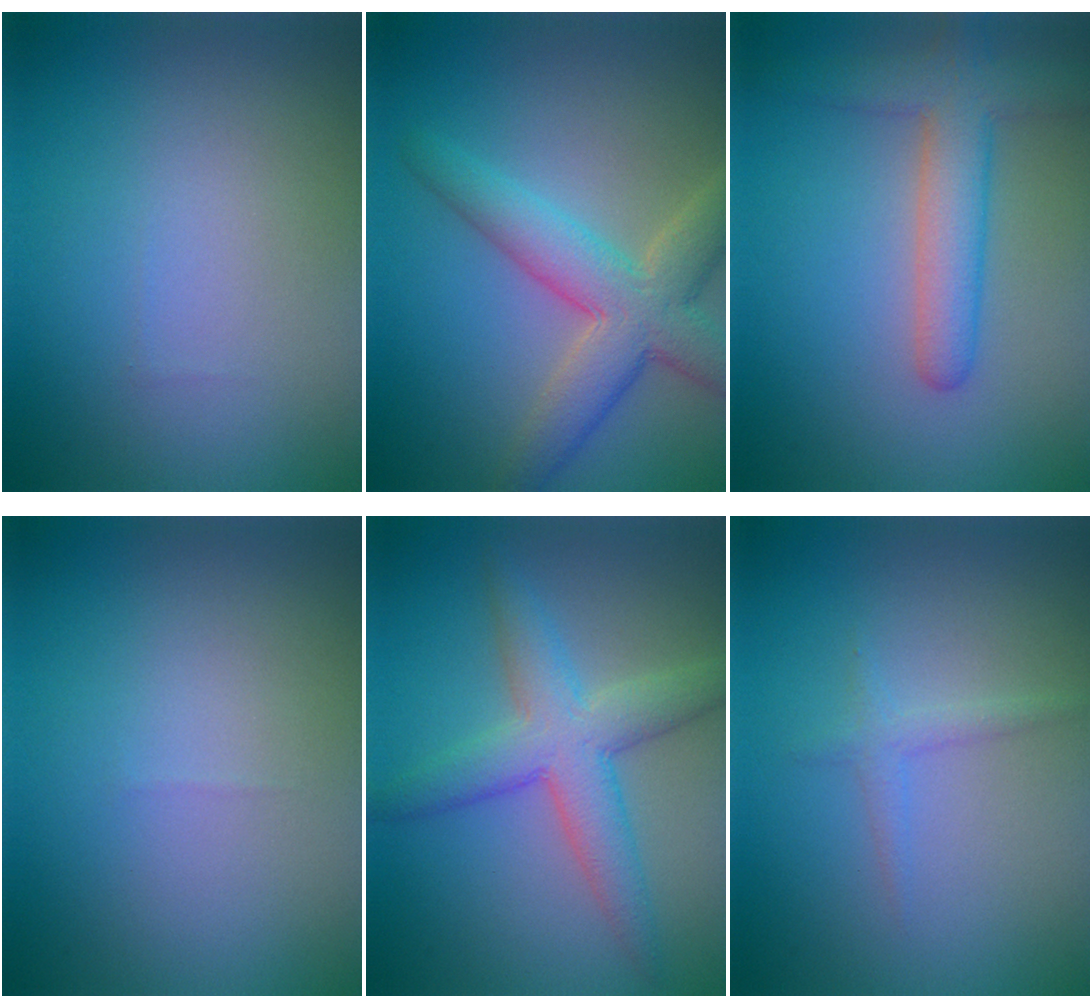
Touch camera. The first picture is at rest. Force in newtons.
{"total": 6.0, "press": 6.0, "slide": 0.4}
{"total": 4.8, "press": 4.8, "slide": 0.4}
{"total": 0.0}
{"total": 5.3, "press": 5.3, "slide": 0.2}
{"total": 1.1, "press": 1.1, "slide": 0.1}